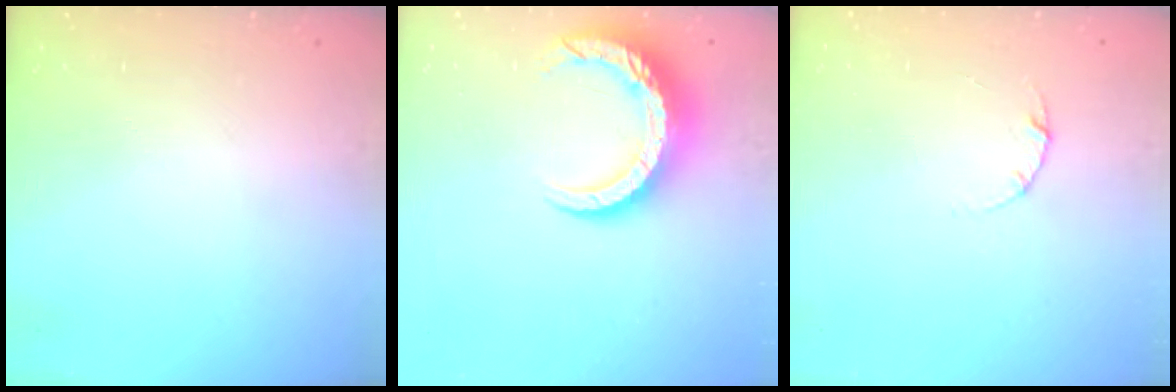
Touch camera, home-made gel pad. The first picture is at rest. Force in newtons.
{"total": 12.0, "press": 11.9, "slide": 1.2}
{"total": 3.0, "press": 3.0, "slide": 0.4}